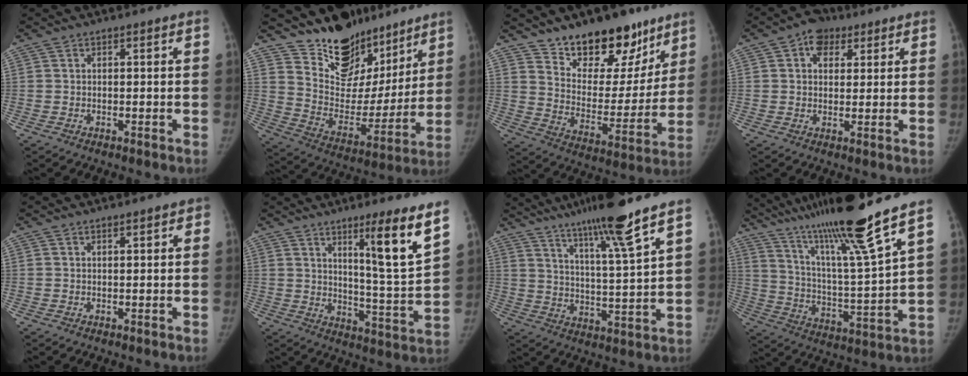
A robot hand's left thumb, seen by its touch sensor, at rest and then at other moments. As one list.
[{"total": 20.0, "force": [15.6, 10.7, 6.4], "torque": [-0.034, -0.114, 0.255]}, {"total": 20.7, "force": [14.8, 10.5, 10.0], "torque": [-0.086, -0.094, 0.232]}, {"total": 6.2, "force": [2.9, 4.5, 3.1], "torque": [-0.017, -0.004, 0.040]}, {"total": 1.0, "force": [0.4, 0.4, 0.8], "torque": [-0.006, 0.001, 0.003]}, {"total": 13.1, "force": [7.5, 0.0, 10.7], "torque": [-0.159, -0.058, 0.122]}, {"total": 14.5, "force": [10.5, -0.8, 10.0], "torque": [-0.163, -0.050, 0.175]}, {"total": 21.7, "force": [16.5, -0.4, 14.0], "torque": [-0.227, -0.084, 0.291]}]